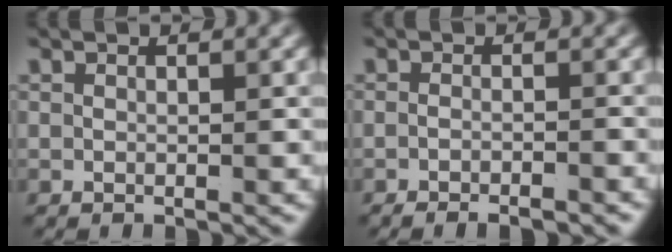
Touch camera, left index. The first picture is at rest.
{"total": 2.8, "force": [-2.6, 0.2, 1.1], "torque": [-0.018, -0.008, -0.040]}